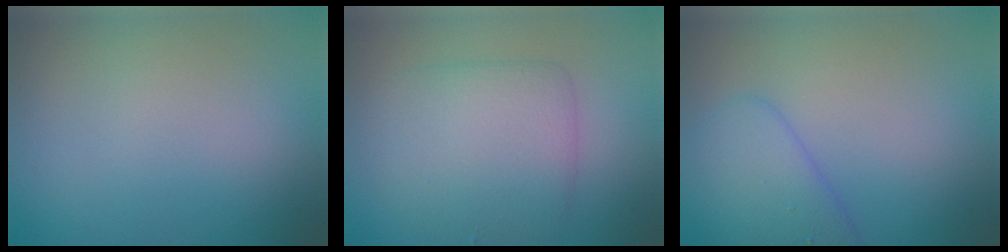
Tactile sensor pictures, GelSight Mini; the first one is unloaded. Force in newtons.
{"total": 5.4, "press": 5.4, "slide": 0.0}
{"total": 3.6, "press": 3.6, "slide": 0.2}